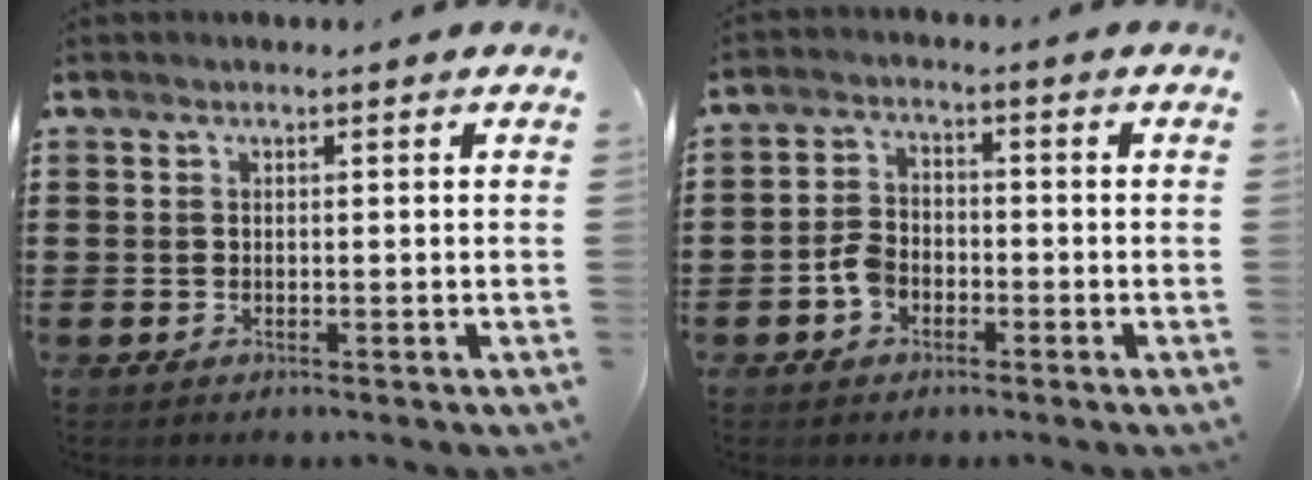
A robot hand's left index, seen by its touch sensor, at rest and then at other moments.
{"total": 3.7, "force": [-2.0, 2.5, 1.9], "torque": [-0.051, 0.003, -0.041]}